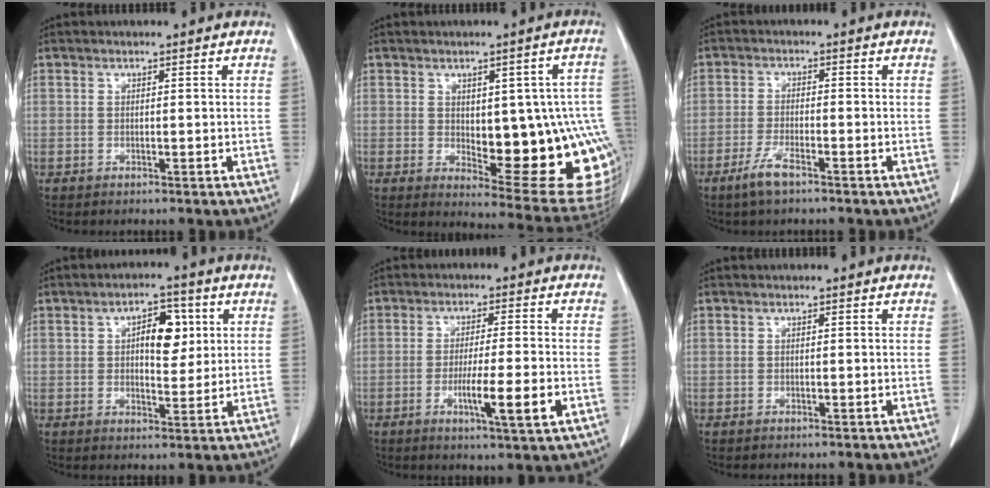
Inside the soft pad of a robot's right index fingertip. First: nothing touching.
{"total": 19.1, "force": [-2.3, 6.3, 17.9], "torque": [-0.145, 0.017, 0.000]}
{"total": 4.1, "force": [-2.8, 0.6, 2.9], "torque": [-0.065, -0.006, -0.053]}
{"total": 6.5, "force": [1.8, 3.1, 5.5], "torque": [-0.081, 0.011, 0.029]}
{"total": 8.4, "force": [-2.7, 0.0, 8.0], "torque": [-0.129, -0.017, -0.045]}
{"total": 0.0}